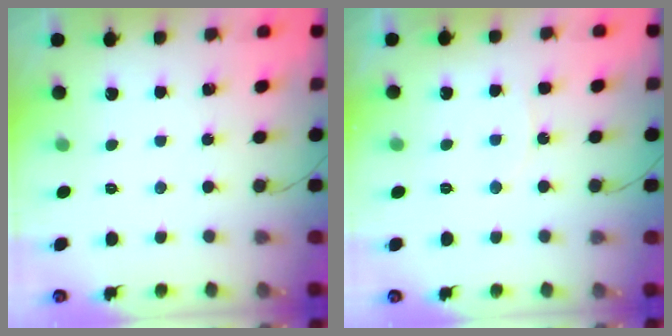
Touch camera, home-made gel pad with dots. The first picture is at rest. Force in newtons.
{"total": 5.9, "press": 5.5, "slide": 2.2}